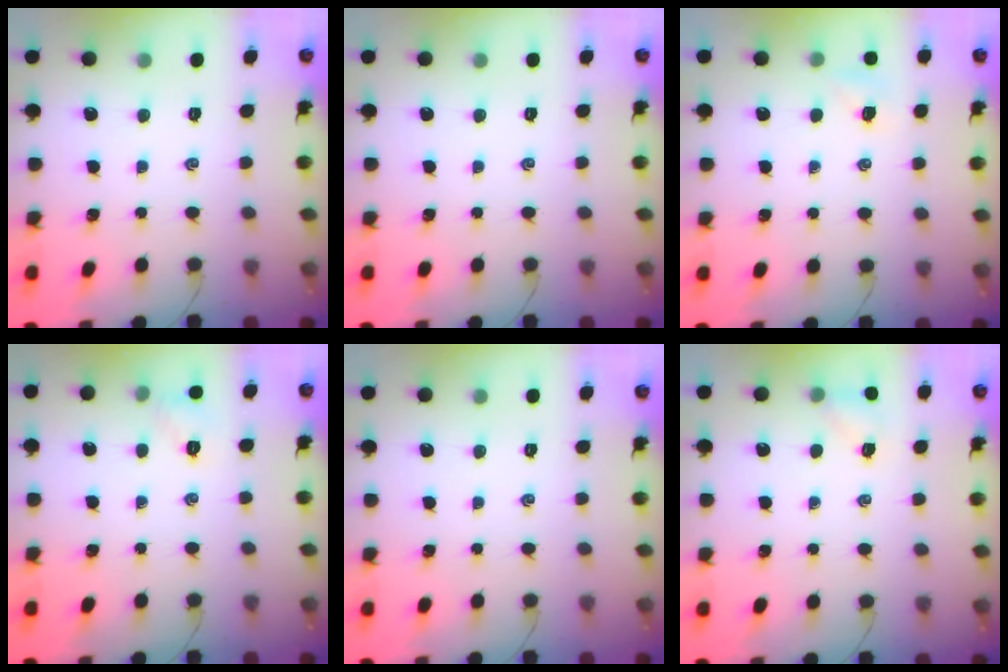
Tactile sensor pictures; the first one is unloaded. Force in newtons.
{"total": 0.0}
{"total": 4.0, "press": 3.8, "slide": 1.1}
{"total": 4.6, "press": 4.4, "slide": 1.4}
{"total": 0.0}
{"total": 5.7, "press": 5.6, "slide": 0.9}